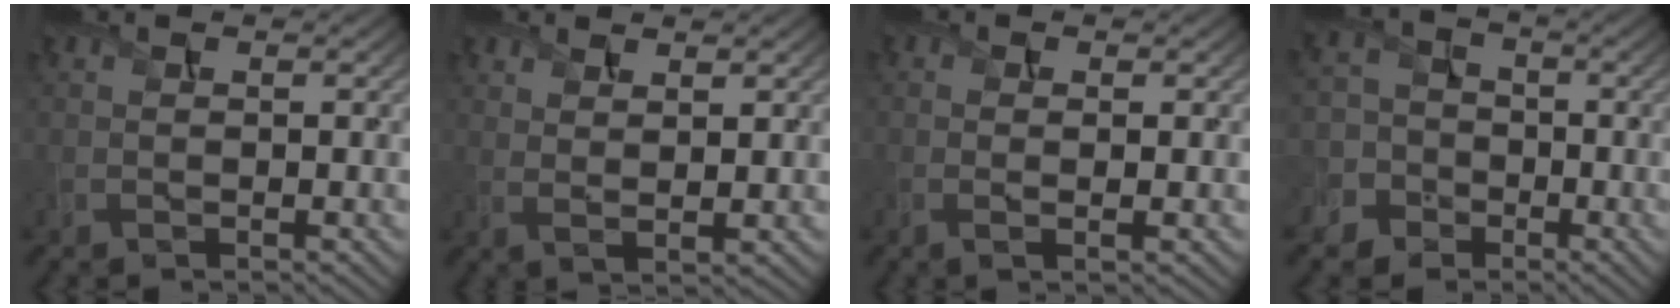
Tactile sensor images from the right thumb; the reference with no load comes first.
{"total": 2.7, "force": [1.8, 0.6, 1.8], "torque": [-0.036, -0.007, 0.040]}
{"total": 1.6, "force": [-0.1, 0.3, 1.5], "torque": [-0.033, -0.002, -0.003]}
{"total": 7.1, "force": [-3.1, 6.1, 1.8], "torque": [-0.055, -0.010, -0.086]}